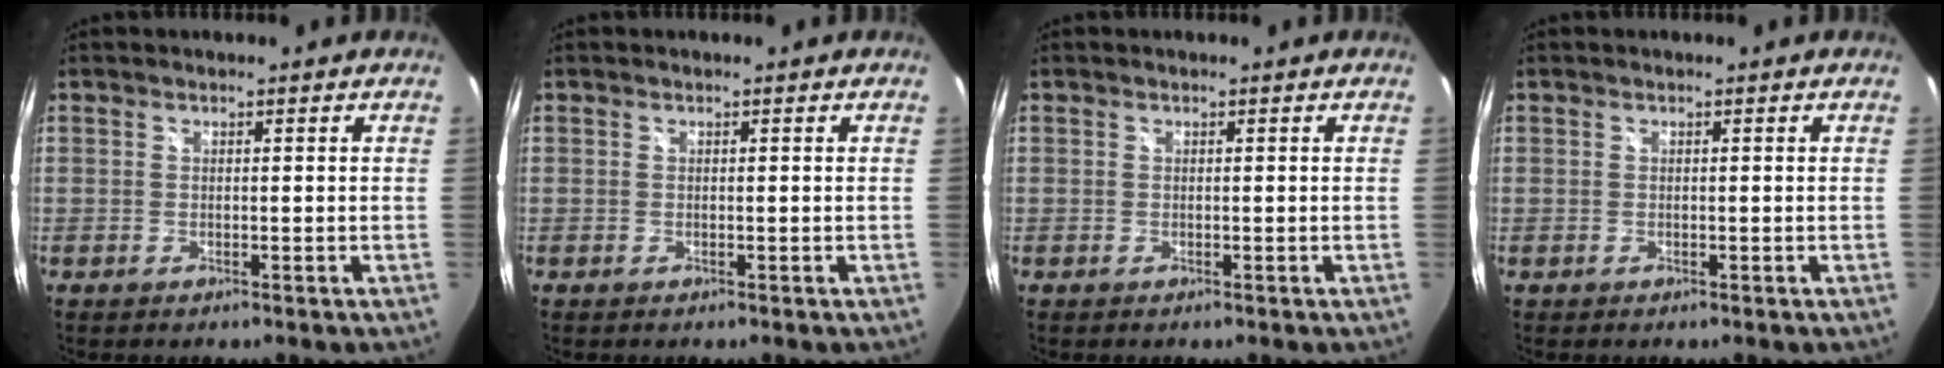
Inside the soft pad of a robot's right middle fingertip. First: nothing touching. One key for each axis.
{"total": 0.0}
{"total": 0.0}
{"total": 0.0}